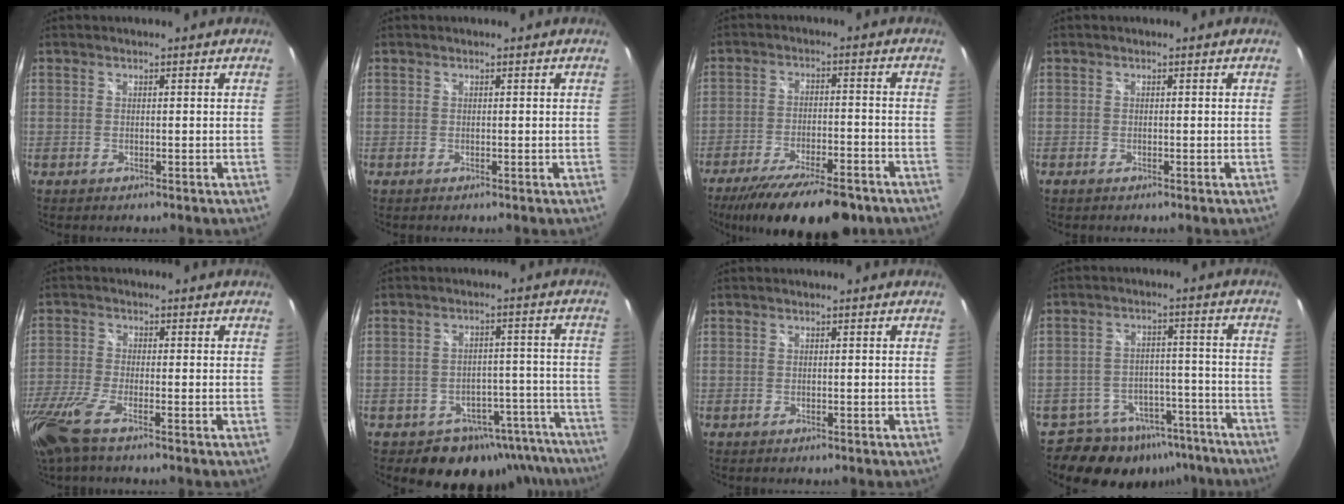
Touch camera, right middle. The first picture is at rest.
{"total": 0.0}
{"total": 18.7, "force": [-14.5, 5.1, 10.7], "torque": [-0.199, -0.044, -0.218]}
{"total": 0.5, "force": [-0.4, 0.3, 0.2], "torque": [-0.005, -0.003, -0.009]}
{"total": 9.1, "force": [-5.9, 1.8, 6.7], "torque": [-0.161, -0.037, -0.120]}
{"total": 15.5, "force": [-12.1, 9.2, 3.4], "torque": [-0.055, 0.046, -0.124]}
{"total": 0.0}
{"total": 13.9, "force": [-10.5, 8.3, 3.7], "torque": [-0.084, 0.021, -0.131]}